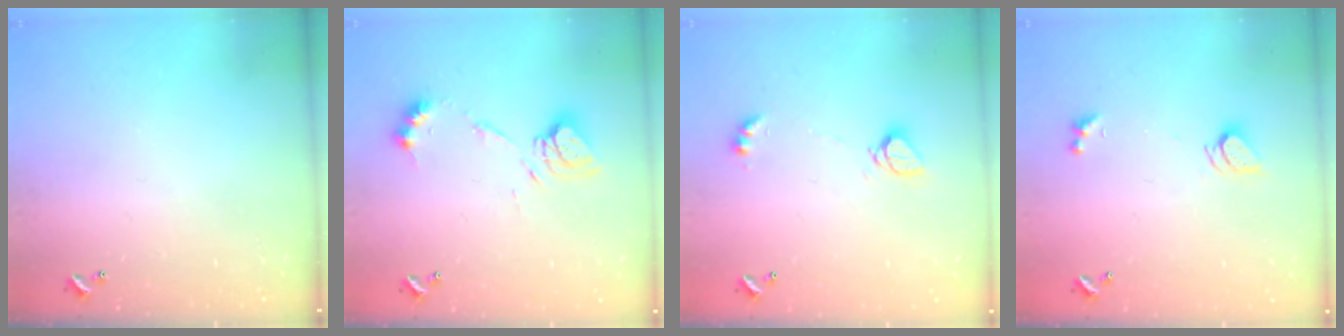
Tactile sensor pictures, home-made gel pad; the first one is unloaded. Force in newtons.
{"total": 10.9, "press": 10.9, "slide": 1.0}
{"total": 4.9, "press": 4.9, "slide": 0.2}
{"total": 2.3, "press": 2.3, "slide": 0.2}